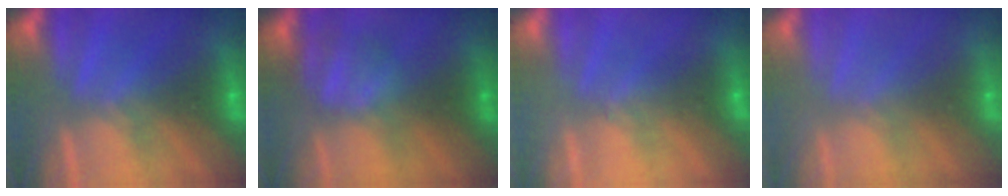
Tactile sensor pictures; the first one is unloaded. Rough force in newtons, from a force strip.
{"total": 2.4}
{"total": 2.0}
{"total": 2.8}